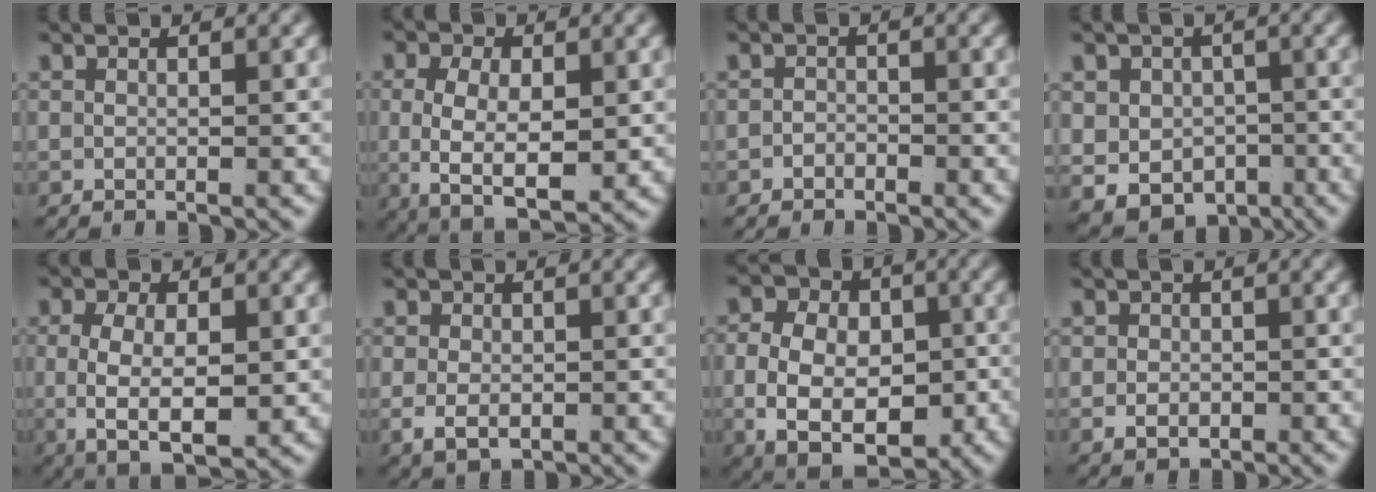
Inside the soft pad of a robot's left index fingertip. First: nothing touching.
{"total": 8.8, "force": [-2.0, 5.8, 6.4], "torque": [-0.127, -0.040, -0.014]}
{"total": 1.2, "force": [-1.0, 0.5, -0.1], "torque": [0.009, -0.008, -0.017]}
{"total": 10.1, "force": [-4.5, 8.2, 3.8], "torque": [-0.078, -0.057, -0.058]}
{"total": 7.7, "force": [-1.4, 4.5, 6.1], "torque": [-0.120, -0.030, -0.008]}
{"total": 3.0, "force": [-0.5, 2.2, 1.9], "torque": [-0.041, -0.023, 0.007]}
{"total": 12.8, "force": [-4.6, 9.3, 7.4], "torque": [-0.132, -0.047, -0.060]}
{"total": 2.2, "force": [-0.4, 1.8, 1.1], "torque": [-0.021, -0.013, 0.003]}